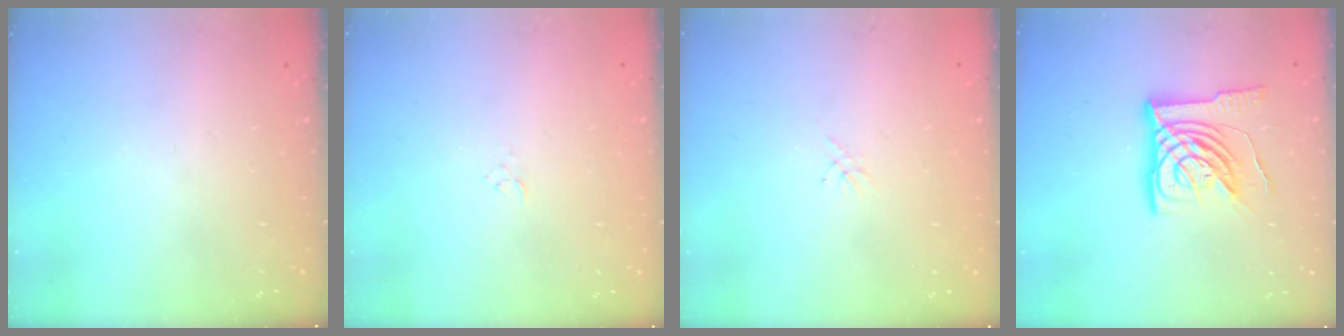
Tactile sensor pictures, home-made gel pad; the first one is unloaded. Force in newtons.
{"total": 1.5, "press": 1.5, "slide": 0.2}
{"total": 1.3, "press": 1.2, "slide": 0.4}
{"total": 16.6, "press": 16.5, "slide": 2.0}